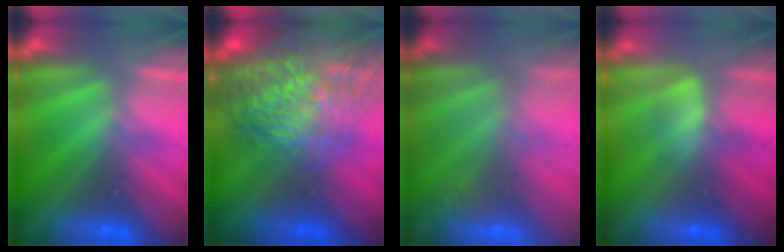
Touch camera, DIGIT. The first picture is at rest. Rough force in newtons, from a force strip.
{"total": 7.6}
{"total": 2.4}
{"total": 2.5}